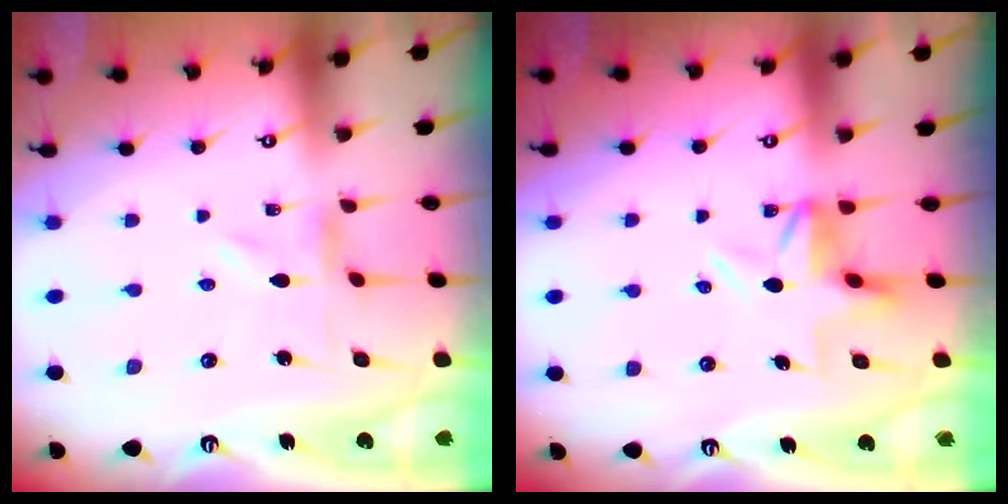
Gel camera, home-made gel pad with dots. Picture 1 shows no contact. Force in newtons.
{"total": 4.4, "press": 3.9, "slide": 2.1}